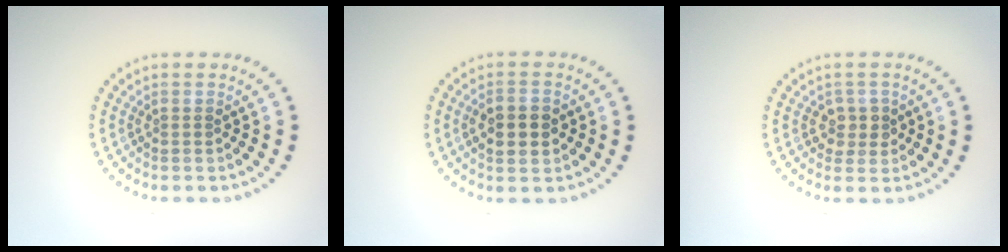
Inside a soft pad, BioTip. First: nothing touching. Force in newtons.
{"total": 3.9, "press": 3.9, "slide": 0.2}
{"total": 1.7, "press": 1.7, "slide": 0.4}